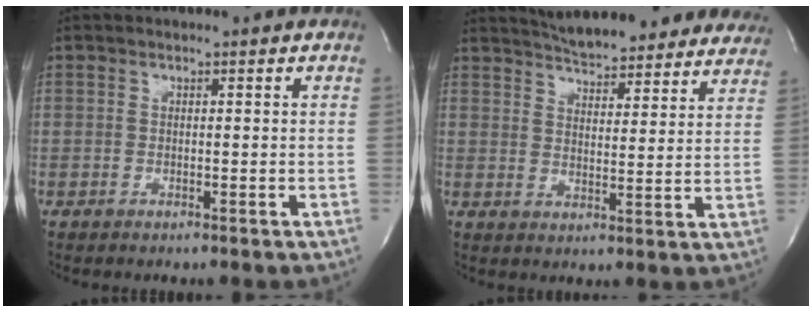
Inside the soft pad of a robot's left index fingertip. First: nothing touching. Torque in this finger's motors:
{"motor_torque": [1.11, -1.03, 0.21, 0.00]}